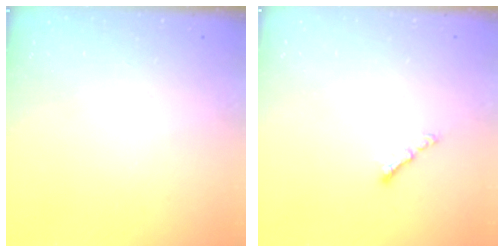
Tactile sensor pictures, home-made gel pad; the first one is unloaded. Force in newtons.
{"total": 3.4, "press": 3.3, "slide": 0.6}